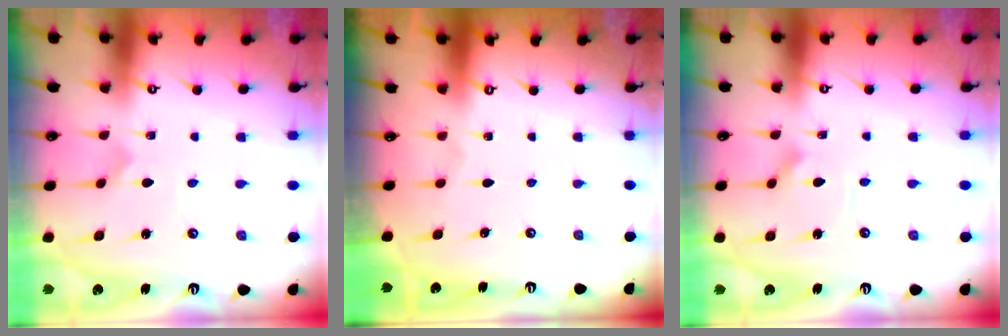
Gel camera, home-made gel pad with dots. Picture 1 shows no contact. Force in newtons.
{"total": 0.0}
{"total": 2.8, "press": 2.8, "slide": 0.4}